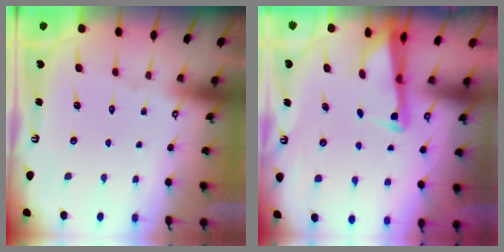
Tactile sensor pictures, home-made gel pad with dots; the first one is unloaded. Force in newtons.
{"total": 2.4, "press": 2.3, "slide": 0.5}